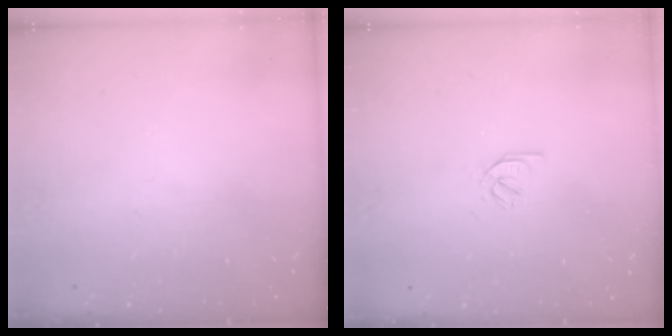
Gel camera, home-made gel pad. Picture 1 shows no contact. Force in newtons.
{"total": 2.2, "press": 2.1, "slide": 0.6}